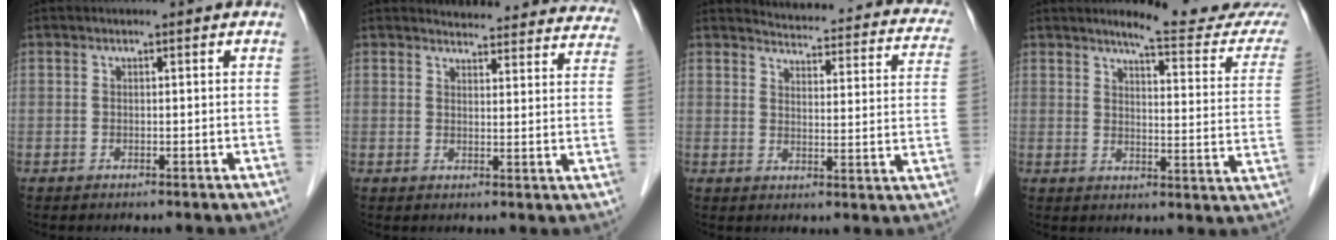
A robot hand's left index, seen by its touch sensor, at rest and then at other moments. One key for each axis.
{"total": 20.1, "fx": 19.3, "fy": 4.1, "fz": 3.7, "tx": -0.031, "ty": -0.059, "tz": 0.201}
{"total": 17.3, "fx": 15.5, "fy": 4.2, "fz": 6.3, "tx": -0.060, "ty": -0.033, "tz": 0.155}
{"total": 13.9, "fx": 12.9, "fy": 0.0, "fz": 5.1, "tx": -0.059, "ty": -0.067, "tz": 0.141}